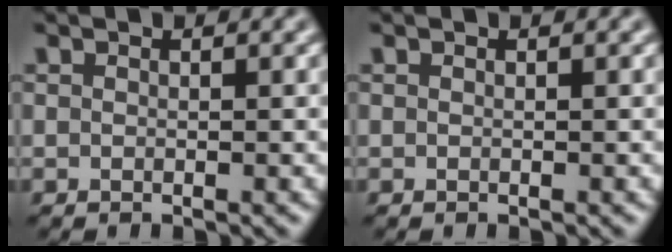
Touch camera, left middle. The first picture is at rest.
{"total": 0.0}